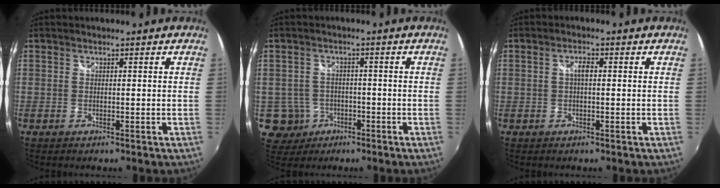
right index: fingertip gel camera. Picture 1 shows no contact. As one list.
[{"total": 2.4, "force": [-0.5, 2.4, 0.2], "torque": [-0.008, -0.002, -0.005]}, {"total": 1.9, "force": [0.1, 0.7, 1.7], "torque": [-0.033, 0.006, -0.001]}]